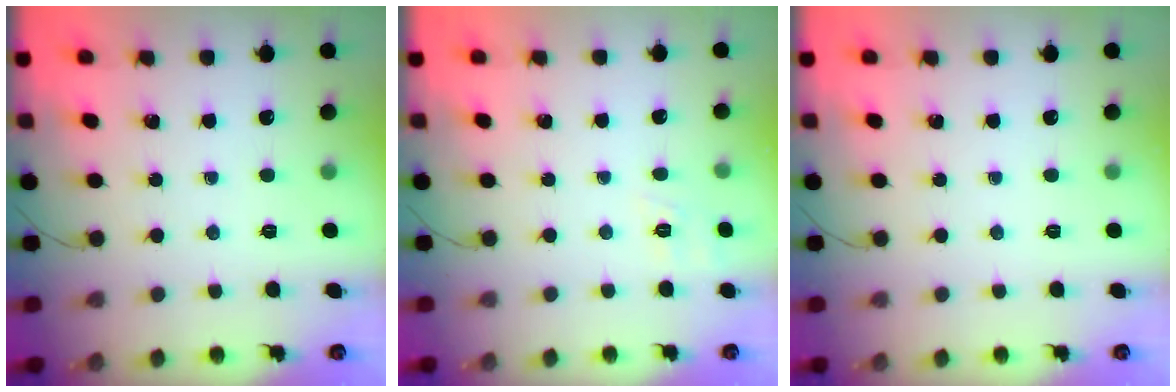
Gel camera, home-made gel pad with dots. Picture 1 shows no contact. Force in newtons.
{"total": 8.0, "press": 7.8, "slide": 1.9}
{"total": 0.0}